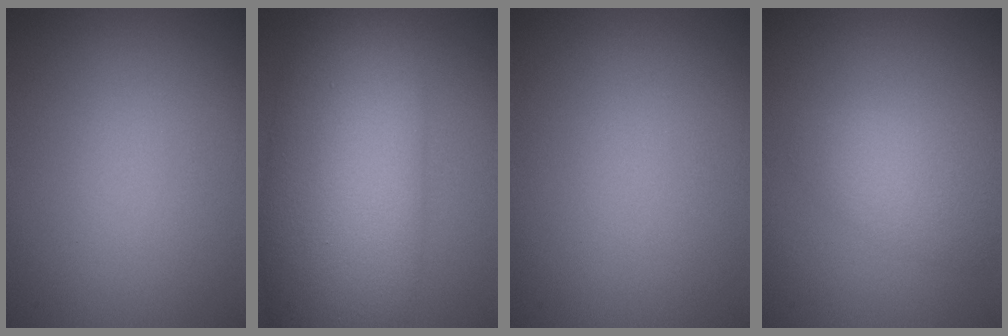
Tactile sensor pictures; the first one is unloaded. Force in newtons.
{"total": 12.5, "press": 12.5, "slide": 0.2}
{"total": 0.0}
{"total": 2.4, "press": 2.4, "slide": 0.1}